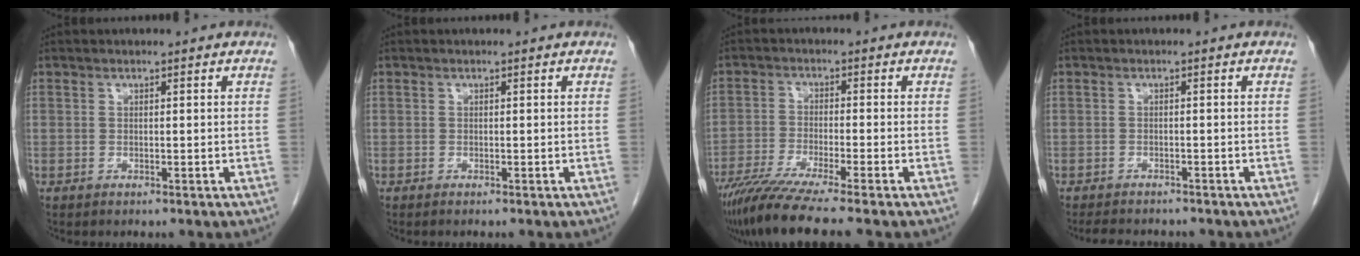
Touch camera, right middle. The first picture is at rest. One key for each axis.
{"total": 0.8, "fx": -0.7, "fy": 0.1, "fz": 0.4, "tx": -0.005, "ty": -0.002, "tz": -0.009}
{"total": 10.1, "fx": -8.2, "fy": -1.1, "fz": 5.9, "tx": -0.092, "ty": -0.032, "tz": -0.137}
{"total": 6.0, "fx": -5.4, "fy": 1.6, "fz": 2.1, "tx": -0.032, "ty": -0.007, "tz": -0.074}